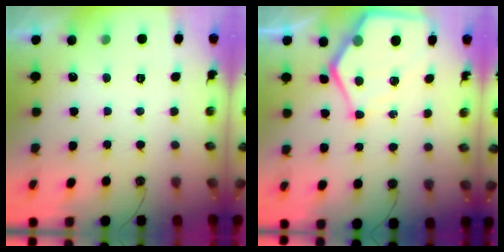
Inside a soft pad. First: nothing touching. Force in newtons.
{"total": 11.2, "press": 11.2, "slide": 1.2}